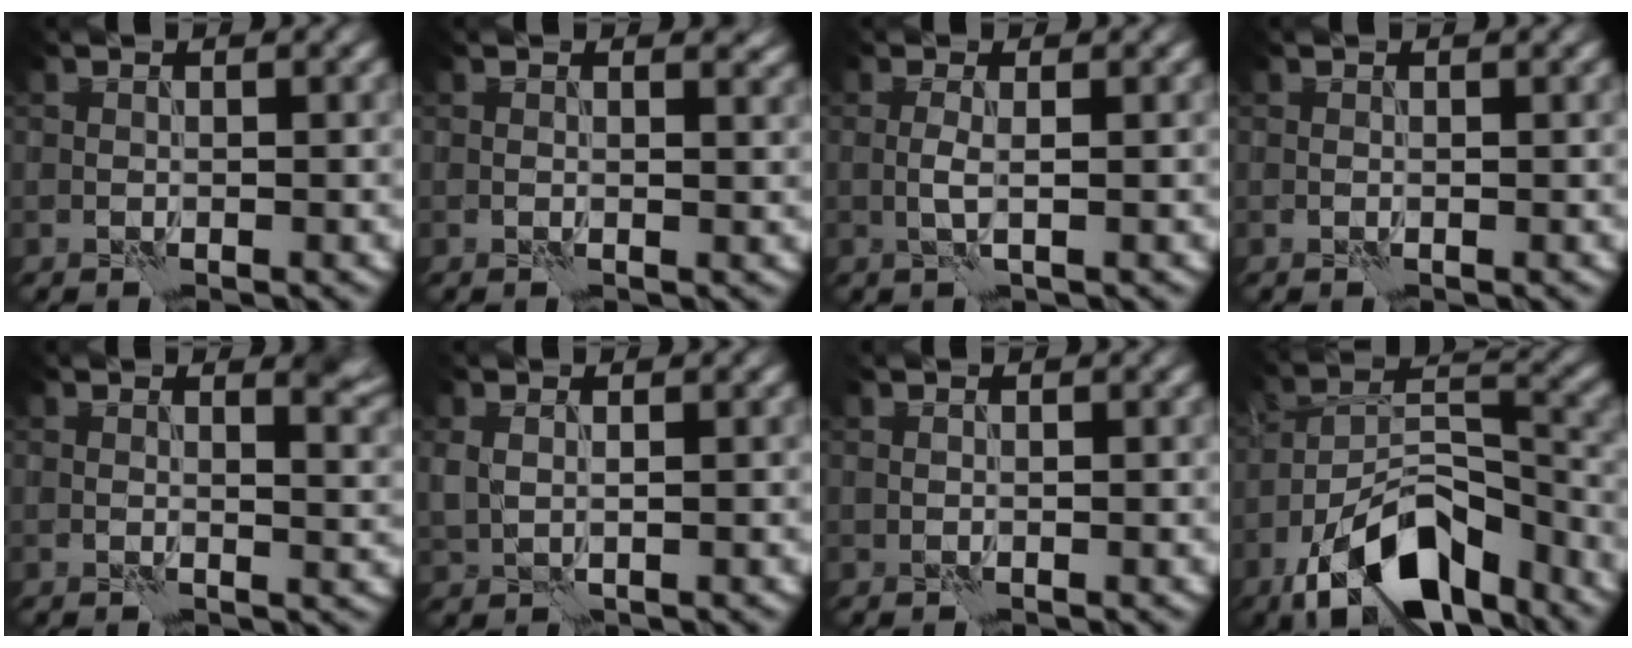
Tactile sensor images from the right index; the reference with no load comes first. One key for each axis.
{"total": 1.6, "fx": 0.4, "fy": 1.0, "fz": 1.2, "tx": -0.013, "ty": -0.006, "tz": 0.005}
{"total": 1.2, "fx": 0.0, "fy": 0.0, "fz": 1.2, "tx": -0.027, "ty": 0.001, "tz": -0.003}
{"total": 0.7, "fx": -0.3, "fy": 0.3, "fz": 0.5, "tx": -0.012, "ty": 0.000, "tz": -0.008}
{"total": 3.3, "fx": 1.4, "fy": 1.3, "fz": 2.7, "tx": -0.035, "ty": -0.007, "tz": 0.019}
{"total": 1.4, "fx": 0.3, "fy": 0.9, "fz": 1.0, "tx": -0.026, "ty": -0.001, "tz": 0.009}
{"total": 0.0}
{"total": 13.1, "fx": -8.8, "fy": 5.2, "fz": 8.2, "tx": -0.141, "ty": 0.010, "tz": -0.159}